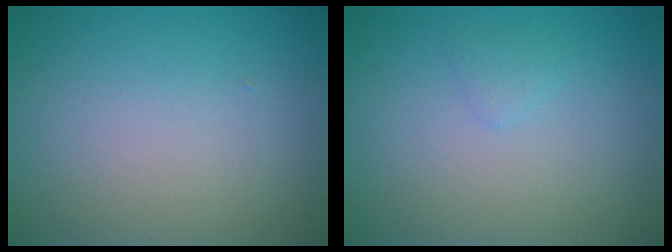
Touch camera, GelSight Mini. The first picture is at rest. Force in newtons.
{"total": 0.8, "press": 0.8, "slide": 0.0}